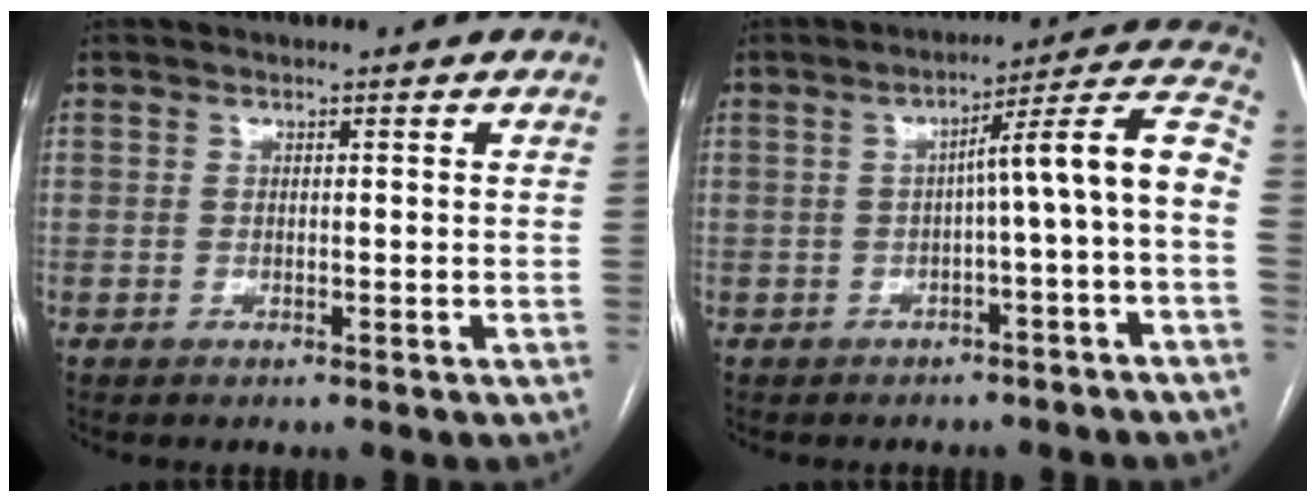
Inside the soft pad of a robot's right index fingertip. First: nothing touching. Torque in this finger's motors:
{"motor_torque": [1.37, -0.29, 0.57, 0.13]}